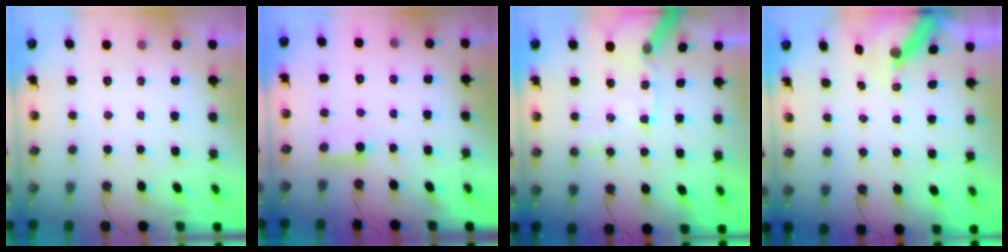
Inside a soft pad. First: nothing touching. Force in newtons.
{"total": 2.6, "press": 2.6, "slide": 0.4}
{"total": 11.3, "press": 11.1, "slide": 1.9}
{"total": 7.3, "press": 7.3, "slide": 1.0}